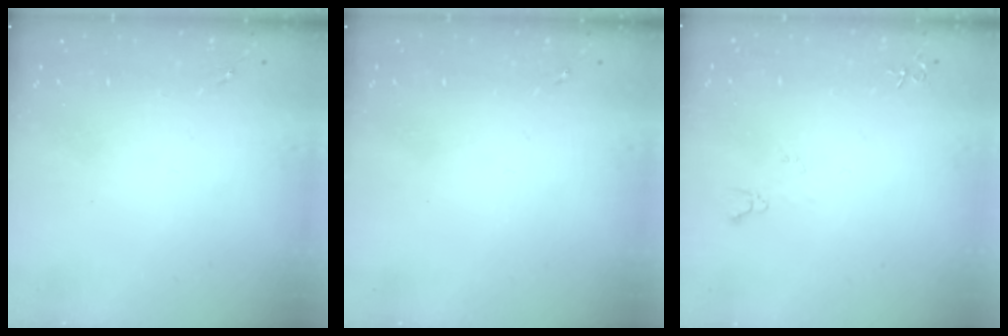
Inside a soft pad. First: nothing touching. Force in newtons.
{"total": 0.0}
{"total": 4.9, "press": 4.9, "slide": 0.6}